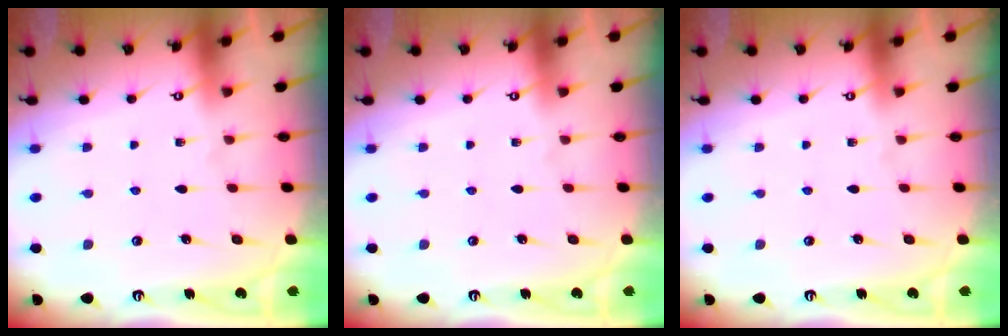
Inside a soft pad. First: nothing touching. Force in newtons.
{"total": 0.0}
{"total": 0.0}